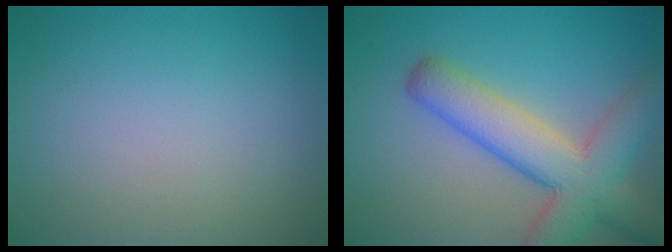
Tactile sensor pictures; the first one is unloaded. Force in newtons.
{"total": 7.9, "press": 7.9, "slide": 0.5}